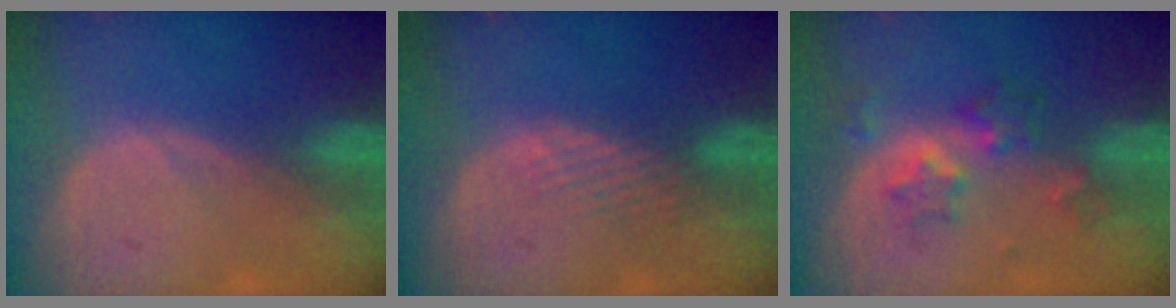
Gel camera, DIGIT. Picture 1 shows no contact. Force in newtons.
{"total": 2.2, "press": 2.2, "slide": 0.2}
{"total": 6.4, "press": 5.5, "slide": 3.2}